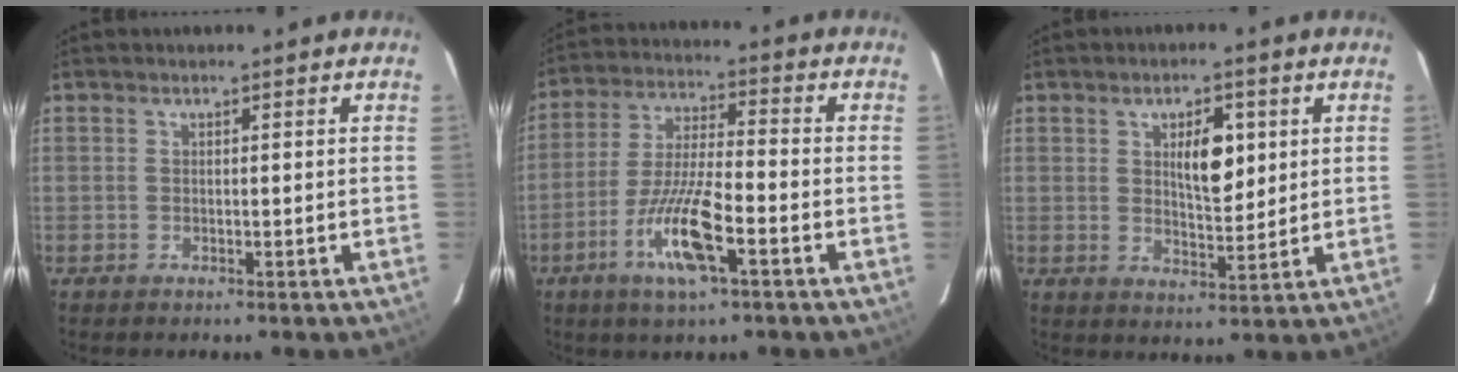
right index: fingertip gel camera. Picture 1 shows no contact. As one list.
[{"total": 11.4, "force": [-5.0, 1.6, 10.1], "torque": [-0.200, -0.010, -0.093]}, {"total": 6.3, "force": [1.9, 2.4, 5.5], "torque": [-0.089, 0.000, 0.037]}]